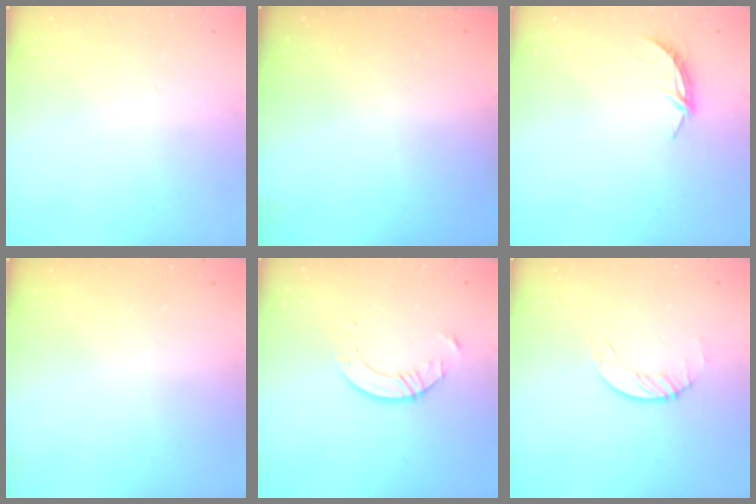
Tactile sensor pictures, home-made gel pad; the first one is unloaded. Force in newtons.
{"total": 0.0}
{"total": 4.4, "press": 4.3, "slide": 0.4}
{"total": 0.0}
{"total": 5.3, "press": 5.3, "slide": 0.6}
{"total": 1.9, "press": 1.9, "slide": 0.2}